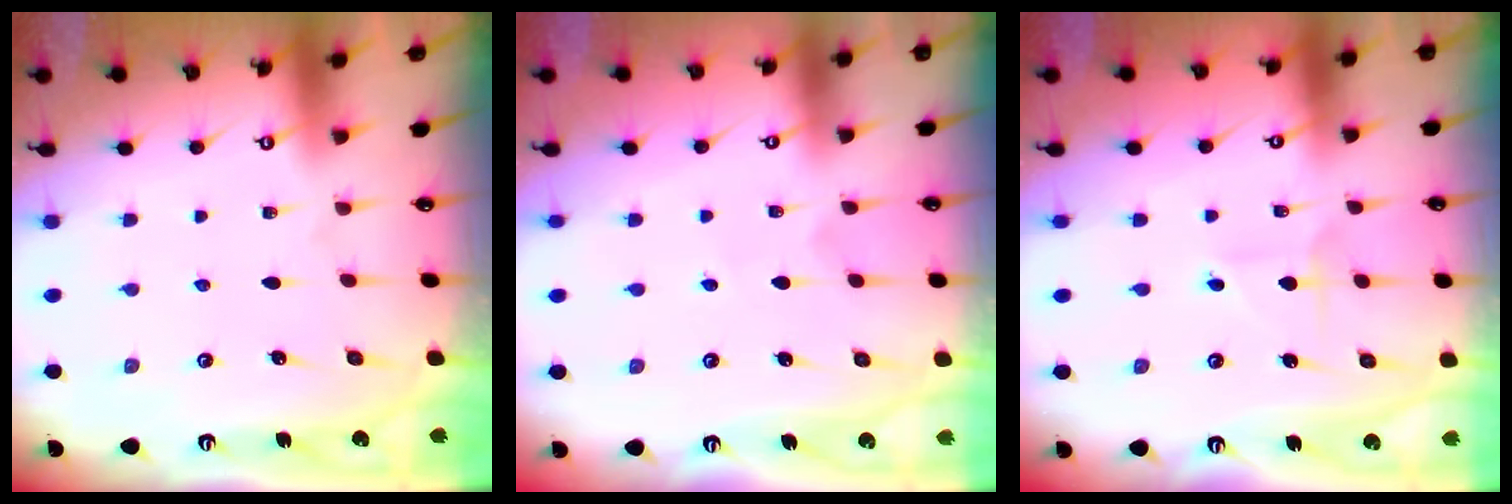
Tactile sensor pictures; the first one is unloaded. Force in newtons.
{"total": 2.8, "press": 2.7, "slide": 0.3}
{"total": 2.7, "press": 2.7, "slide": 0.2}